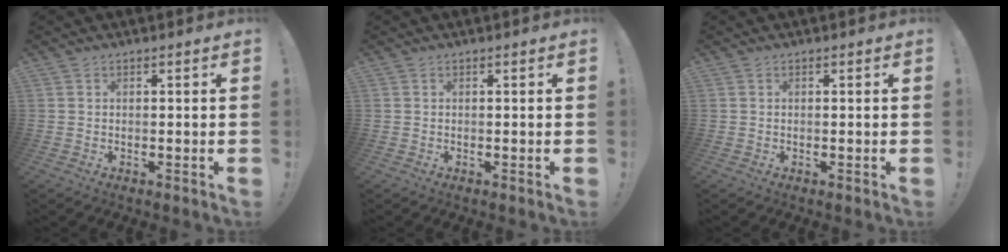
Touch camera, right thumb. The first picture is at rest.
{"total": 0.0}
{"total": 0.0}